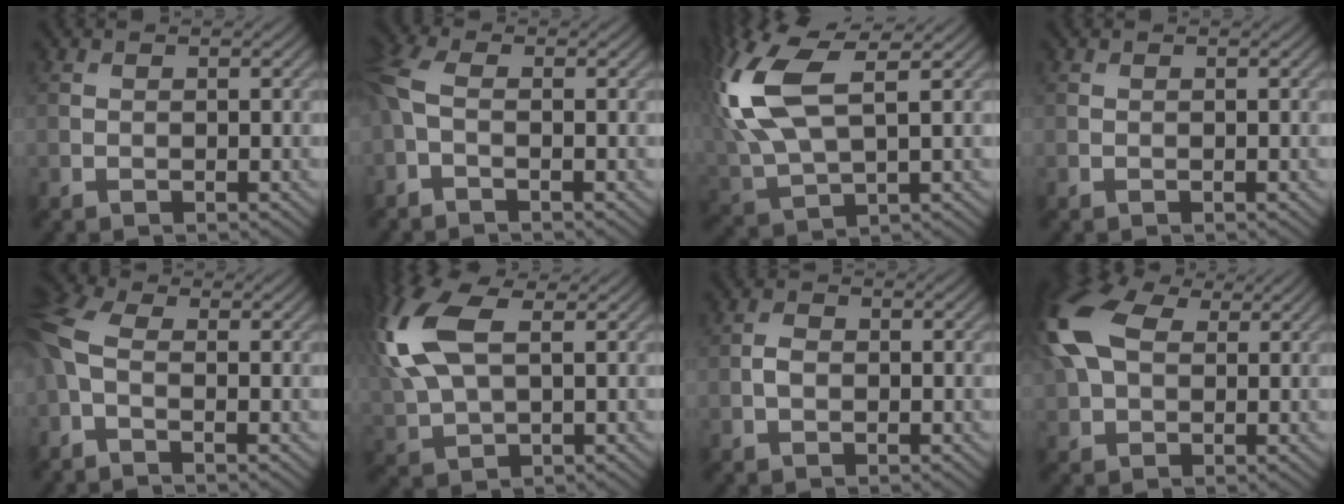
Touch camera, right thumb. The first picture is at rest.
{"total": 4.7, "force": [-0.8, 1.9, 4.2], "torque": [-0.115, 0.000, -0.028]}
{"total": 13.7, "force": [4.5, 6.4, 11.3], "torque": [-0.286, 0.013, 0.091]}
{"total": 0.0}
{"total": 6.8, "force": [-0.8, 3.6, 5.8], "torque": [-0.170, 0.006, -0.027]}
{"total": 13.3, "force": [4.2, 6.7, 10.7], "torque": [-0.286, 0.014, 0.078]}
{"total": 1.6, "force": [-0.2, 1.1, 1.2], "torque": [-0.025, 0.003, -0.008]}
{"total": 14.0, "force": [3.9, 8.5, 10.4], "torque": [-0.279, 0.023, 0.069]}